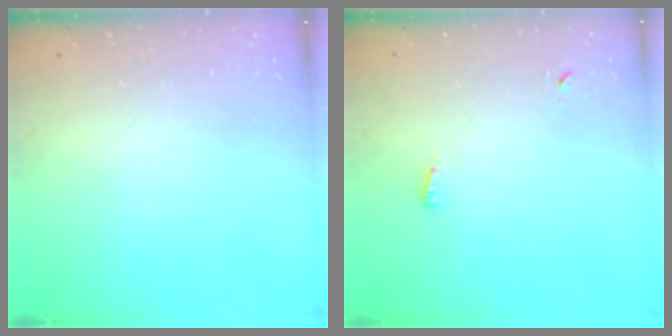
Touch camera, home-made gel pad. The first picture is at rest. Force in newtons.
{"total": 3.2, "press": 2.9, "slide": 1.4}